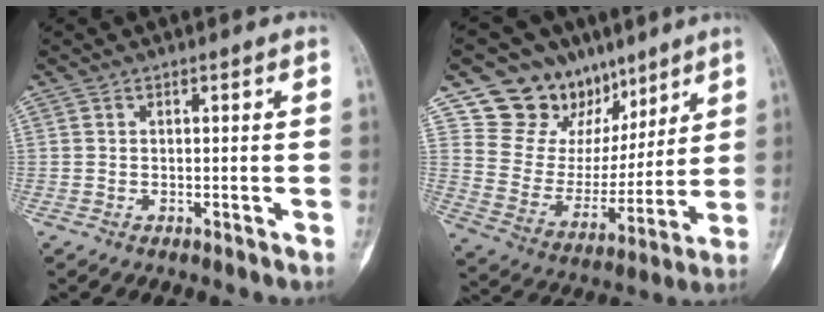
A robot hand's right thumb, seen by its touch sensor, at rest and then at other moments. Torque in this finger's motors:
{"motor_torque": [-1.72, 1.73, 0.15, 0.07, 0.07]}